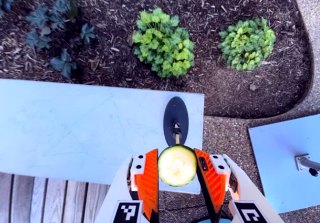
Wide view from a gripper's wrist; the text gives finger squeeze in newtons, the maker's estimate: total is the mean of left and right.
{"total": 8.7, "left": 8.8, "right": 8.6}